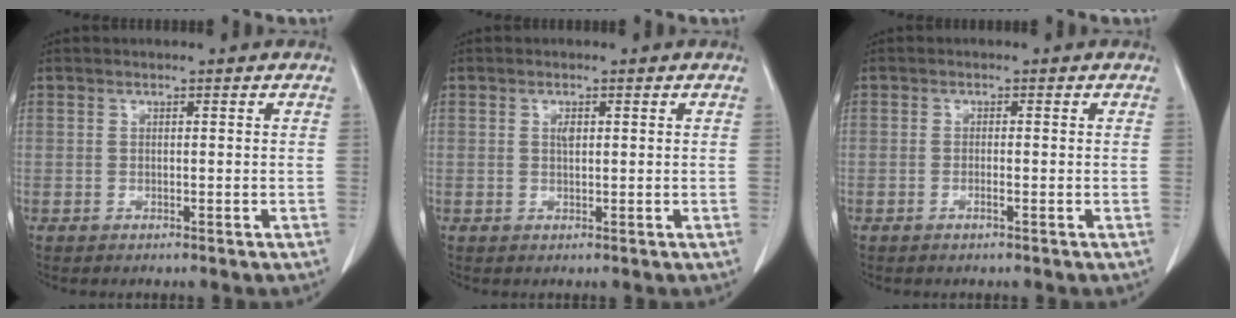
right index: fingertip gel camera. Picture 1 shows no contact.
{"total": 1.1, "force": [0.4, 0.5, 0.9], "torque": [-0.017, 0.000, 0.006]}
{"total": 1.0, "force": [-0.5, 0.0, 0.8], "torque": [-0.018, 0.000, -0.008]}